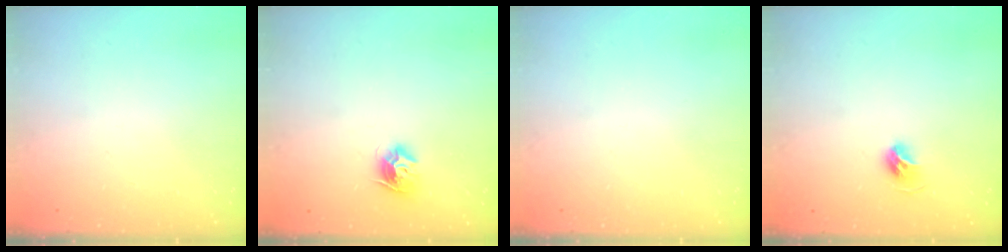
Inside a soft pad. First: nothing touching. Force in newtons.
{"total": 8.8, "press": 8.8, "slide": 0.4}
{"total": 0.0}
{"total": 6.2, "press": 6.1, "slide": 1.2}